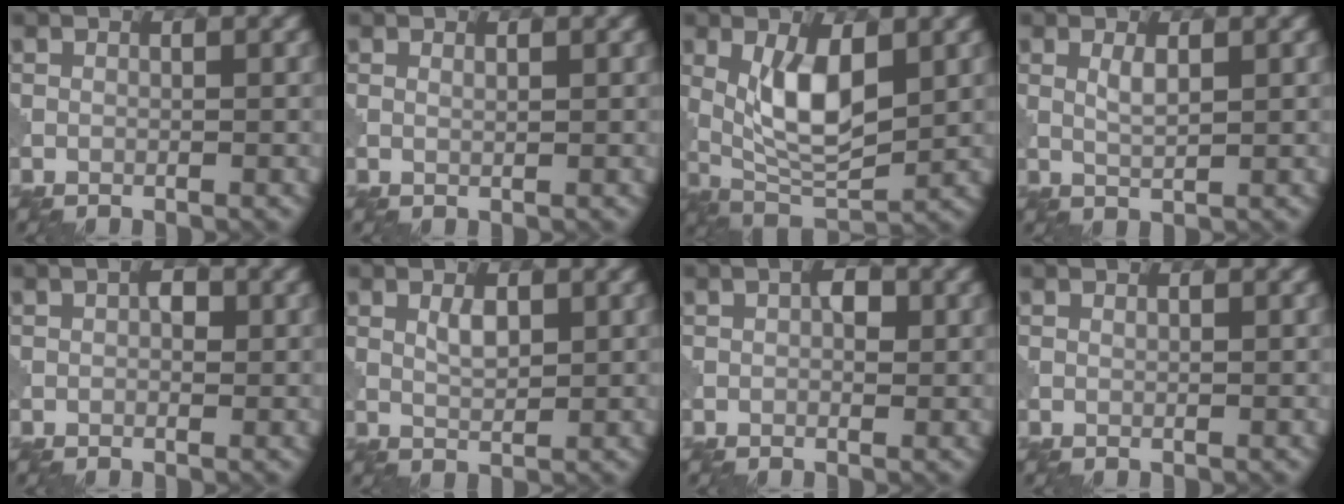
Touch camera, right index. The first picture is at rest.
{"total": 0.6, "force": [0.6, 0.1, 0.3], "torque": [-0.003, -0.003, 0.012]}
{"total": 6.6, "force": [1.7, 2.8, 5.7], "torque": [-0.113, -0.011, 0.034]}
{"total": 1.4, "force": [0.9, 0.3, 1.1], "torque": [-0.025, -0.002, 0.019]}
{"total": 1.5, "force": [0.3, 0.9, 1.2], "torque": [-0.015, -0.001, 0.007]}
{"total": 1.9, "force": [1.1, 0.8, 1.3], "torque": [-0.028, -0.002, 0.025]}
{"total": 1.9, "force": [0.5, 1.1, 1.5], "torque": [-0.019, -0.001, 0.008]}
{"total": 0.6, "force": [0.5, 0.1, 0.3], "torque": [-0.004, -0.004, 0.011]}